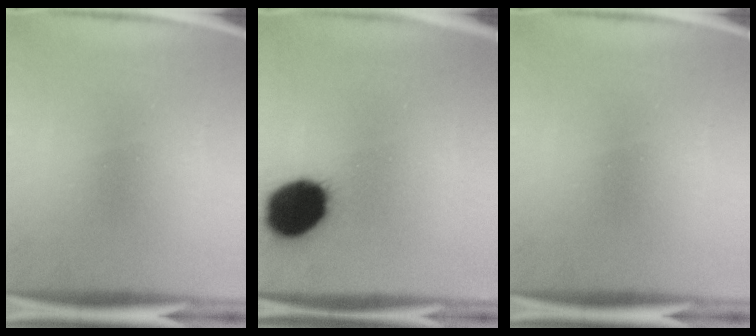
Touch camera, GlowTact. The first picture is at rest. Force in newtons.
{"total": 17.9}
{"total": 0.0}